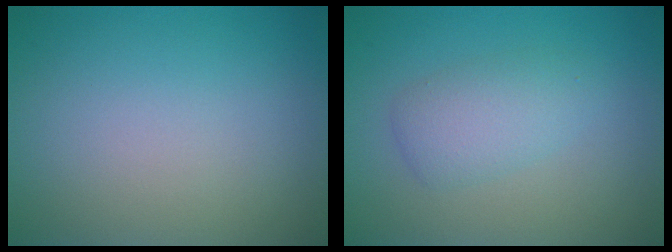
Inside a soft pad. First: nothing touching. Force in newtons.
{"total": 2.9, "press": 2.9, "slide": 0.0}